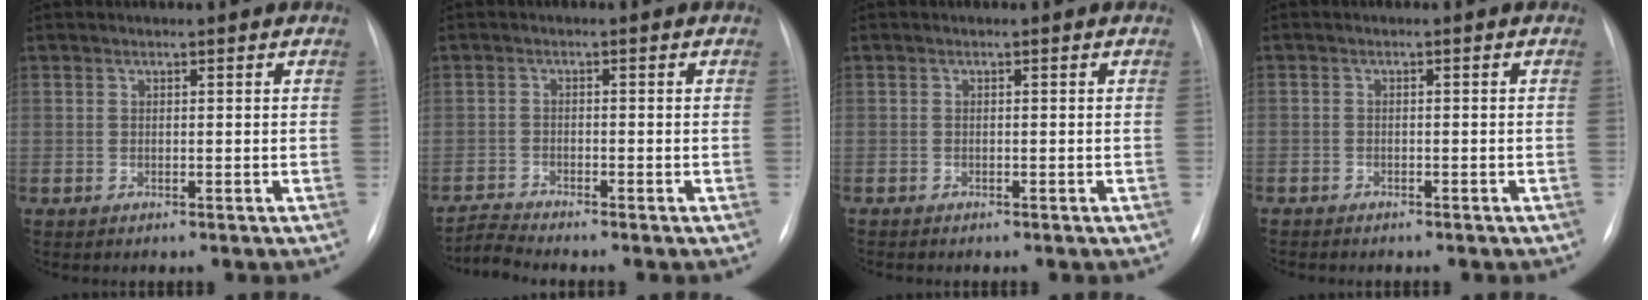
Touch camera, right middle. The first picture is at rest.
{"total": 2.8, "force": [-2.5, -1.1, -0.5], "torque": [0.003, -0.020, -0.051]}
{"total": 0.8, "force": [-0.7, 0.3, 0.2], "torque": [-0.006, 0.001, -0.013]}
{"total": 2.6, "force": [-2.1, 1.2, 0.8], "torque": [-0.015, 0.002, -0.025]}